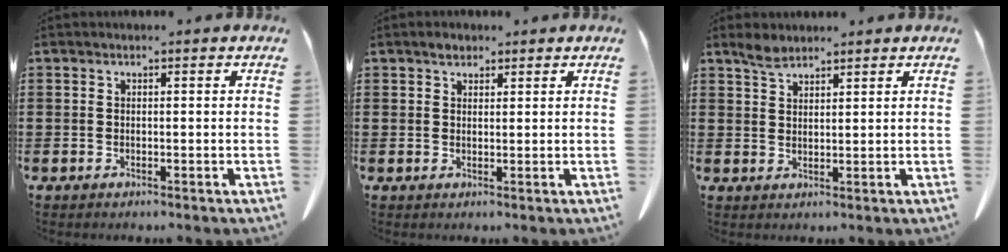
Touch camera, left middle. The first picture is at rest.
{"total": 1.5, "force": [1.2, 0.8, 0.5], "torque": [-0.005, 0.000, 0.021]}
{"total": 2.7, "force": [2.2, 0.9, 1.2], "torque": [-0.029, 0.002, 0.042]}